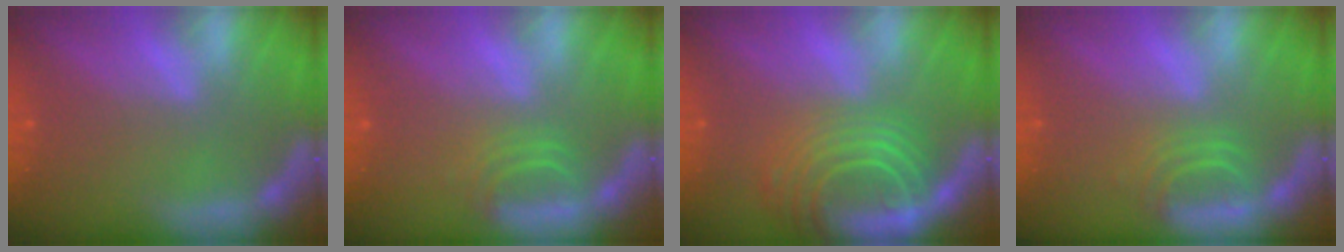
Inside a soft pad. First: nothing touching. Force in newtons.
{"total": 2.5}
{"total": 10.0}
{"total": 2.9}